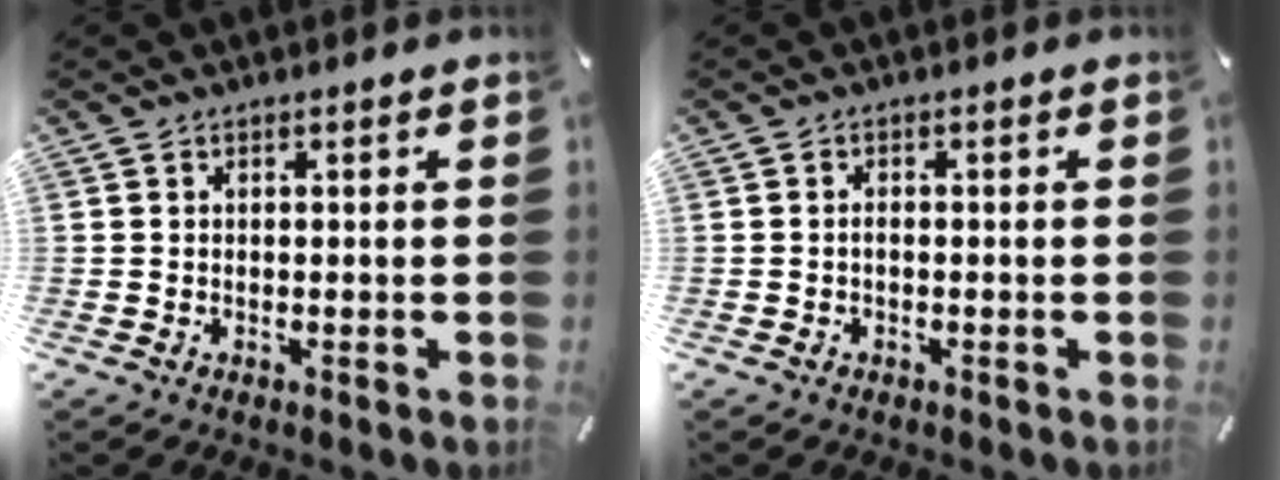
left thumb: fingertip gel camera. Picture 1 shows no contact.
{"total": 1.1, "force": [-0.4, 0.5, 0.8], "torque": [-0.018, 0.001, -0.009]}